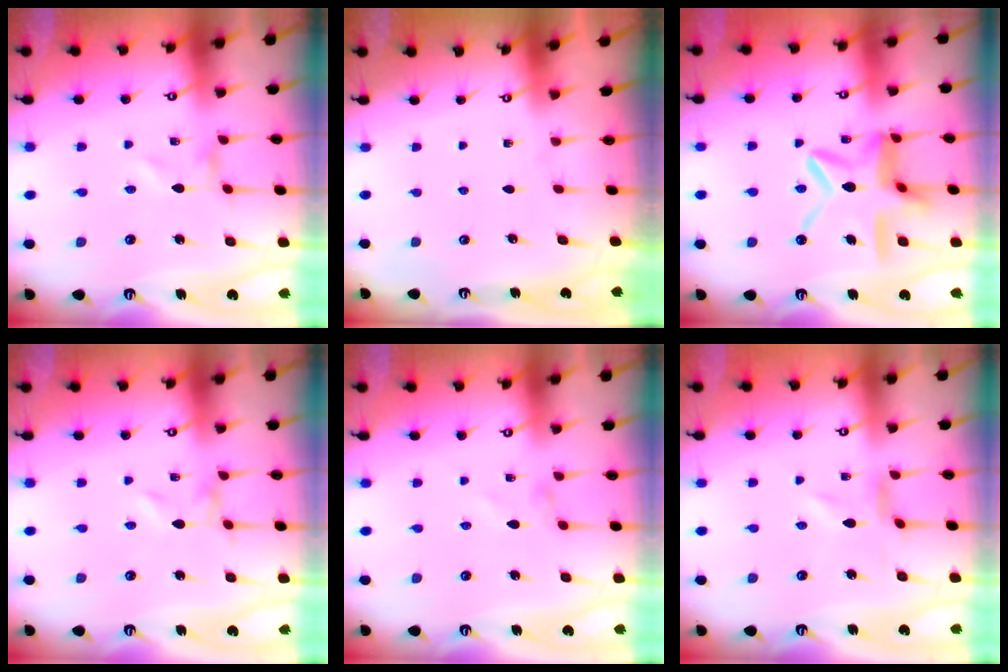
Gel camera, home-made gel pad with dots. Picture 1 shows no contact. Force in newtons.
{"total": 0.0}
{"total": 14.5, "press": 14.4, "slide": 1.3}
{"total": 0.0}
{"total": 0.0}
{"total": 0.0}